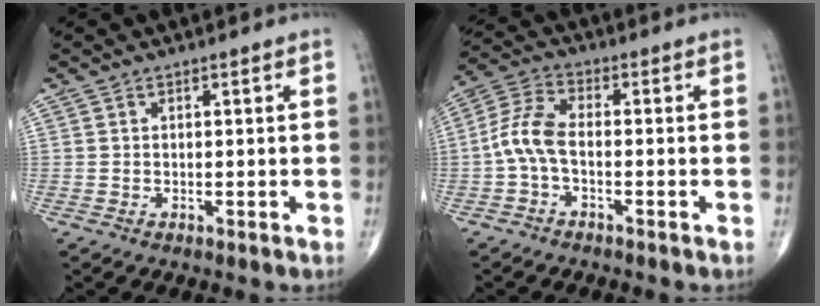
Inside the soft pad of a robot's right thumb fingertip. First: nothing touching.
{"total": 6.8, "force": [-1.5, 3.1, 5.8], "torque": [-0.132, 0.023, -0.040]}